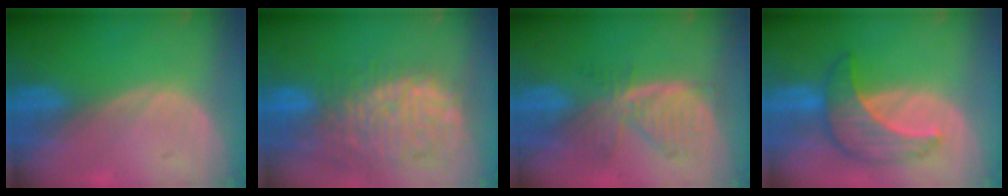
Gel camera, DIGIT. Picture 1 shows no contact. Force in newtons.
{"total": 13.8, "press": 11.6, "slide": 7.5}
{"total": 7.8, "press": 6.8, "slide": 3.9}
{"total": 7.4, "press": 7.4, "slide": 0.2}